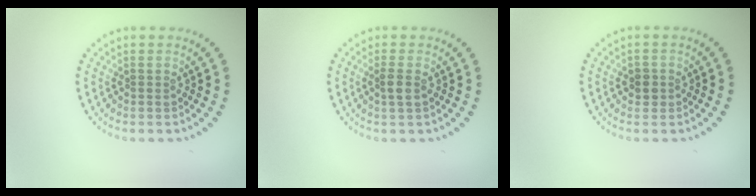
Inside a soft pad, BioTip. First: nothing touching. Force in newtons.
{"total": 1.3, "press": 1.2, "slide": 0.6}
{"total": 1.2, "press": 1.1, "slide": 0.4}